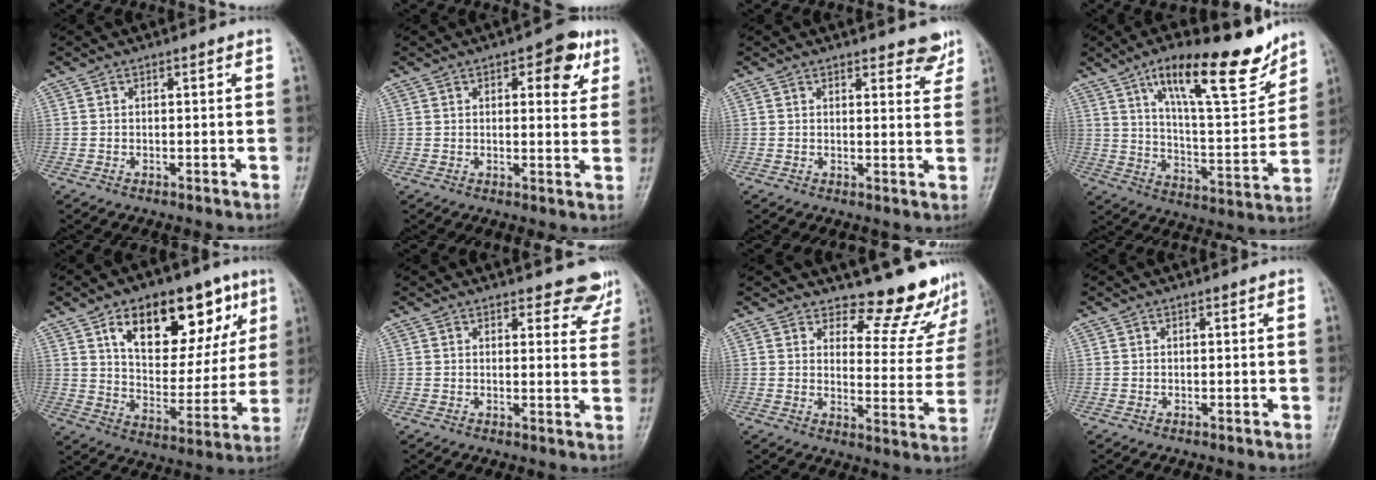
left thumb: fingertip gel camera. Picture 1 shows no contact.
{"total": 7.5, "force": [3.4, 3.5, 5.7], "torque": [-0.041, -0.009, 0.034]}
{"total": 4.2, "force": [3.3, 1.6, 2.1], "torque": [-0.001, -0.022, 0.038]}
{"total": 20.2, "force": [13.1, 5.9, 14.1], "torque": [-0.178, -0.069, 0.214]}
{"total": 21.6, "force": [10.1, 11.6, 15.1], "torque": [-0.166, -0.025, 0.160]}
{"total": 5.7, "force": [5.1, 2.3, 1.3], "torque": [0.019, -0.033, 0.046]}
{"total": 12.5, "force": [11.5, 4.1, 2.6], "torque": [0.008, -0.120, 0.131]}
{"total": 0.0}